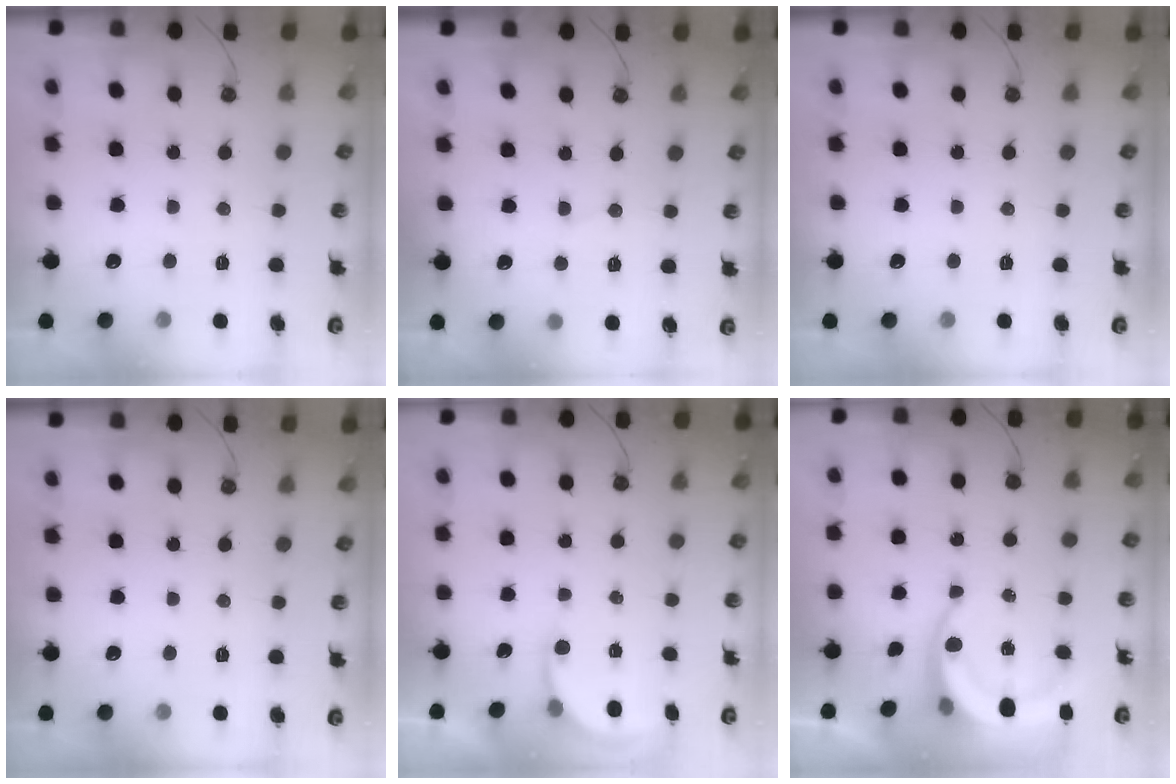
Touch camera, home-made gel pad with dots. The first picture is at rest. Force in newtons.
{"total": 4.0, "press": 3.9, "slide": 0.3}
{"total": 0.0}
{"total": 0.0}
{"total": 3.1, "press": 3.1, "slide": 0.3}
{"total": 7.5, "press": 7.4, "slide": 1.0}